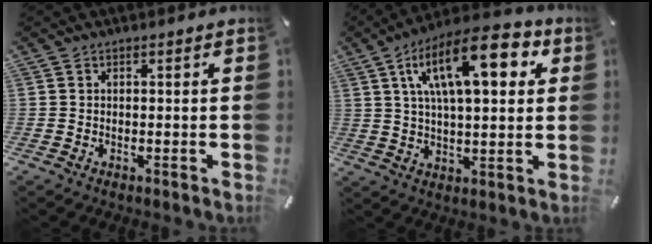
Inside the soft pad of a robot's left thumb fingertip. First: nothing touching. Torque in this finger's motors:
{"motor_torque": [0.84, 0.87, 2.15, -0.62, 0.24]}